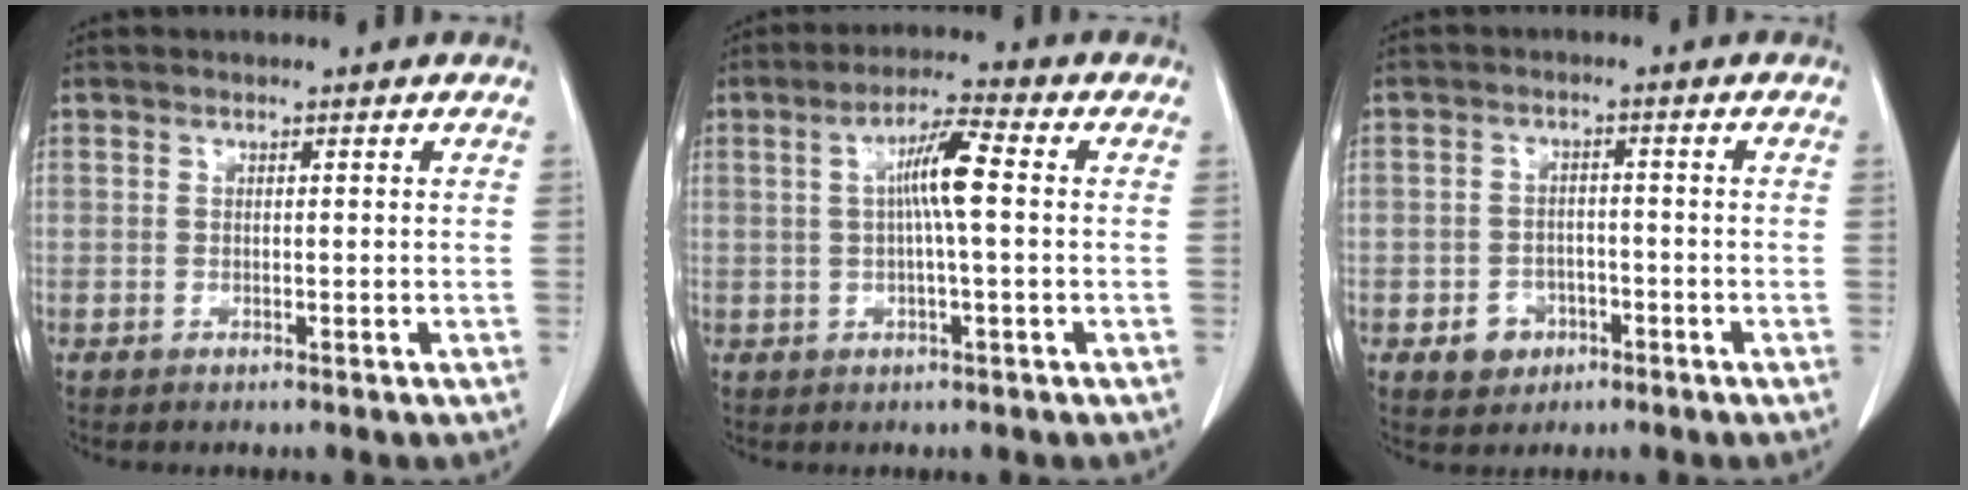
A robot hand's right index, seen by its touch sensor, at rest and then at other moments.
{"total": 6.4, "force": [0.6, 0.3, 6.3], "torque": [-0.116, 0.011, 0.007]}
{"total": 4.1, "force": [-1.9, 3.4, 1.3], "torque": [-0.015, 0.008, -0.023]}